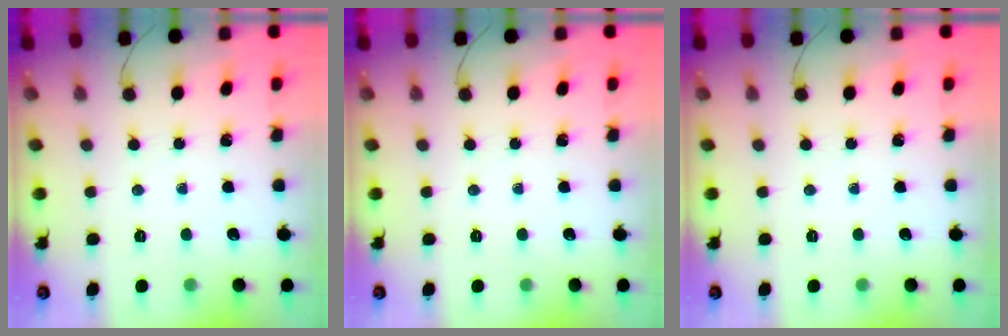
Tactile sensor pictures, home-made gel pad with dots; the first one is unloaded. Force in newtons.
{"total": 0.0}
{"total": 0.0}